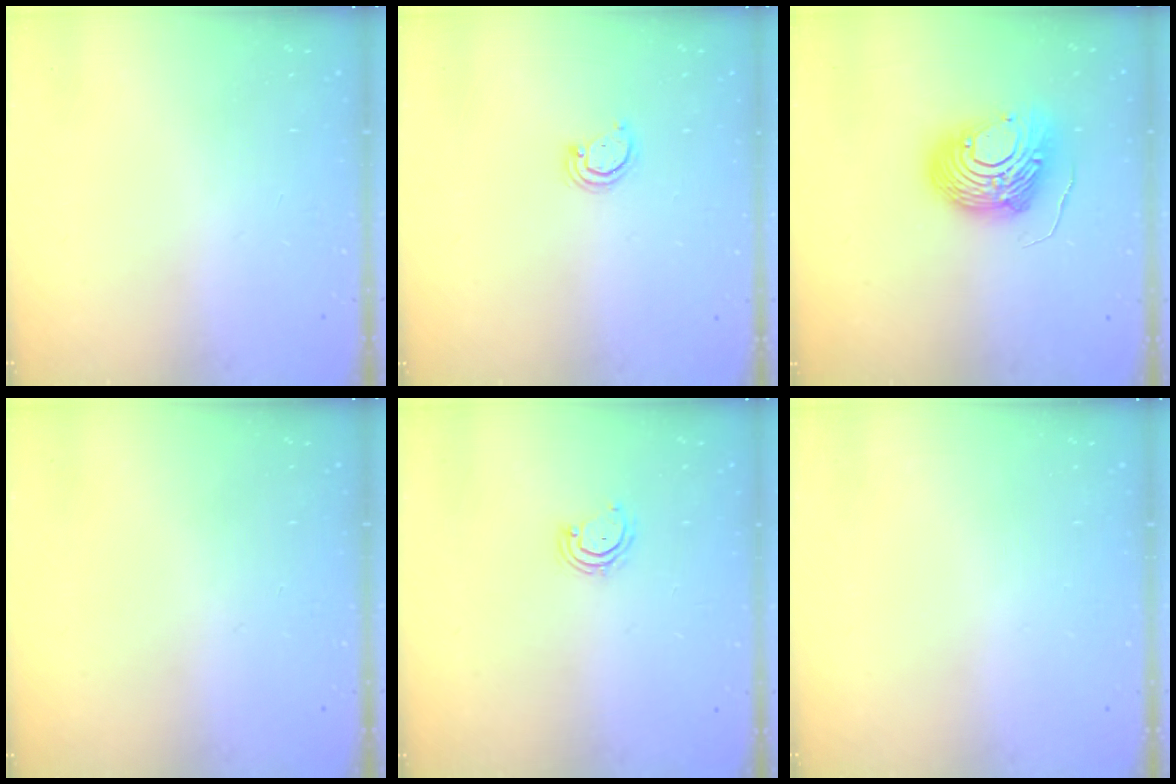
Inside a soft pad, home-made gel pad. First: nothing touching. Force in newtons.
{"total": 3.2, "press": 3.2, "slide": 0.3}
{"total": 12.6, "press": 12.6, "slide": 1.4}
{"total": 0.0}
{"total": 4.1, "press": 4.1, "slide": 0.3}
{"total": 0.0}